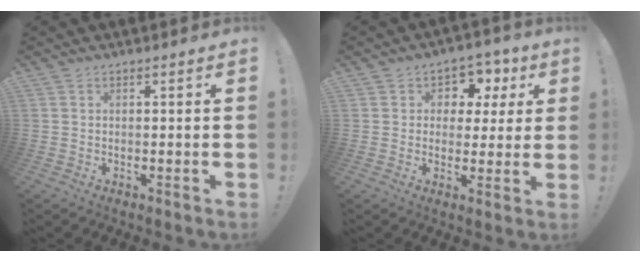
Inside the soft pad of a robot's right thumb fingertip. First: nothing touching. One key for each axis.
{"total": 6.7, "fx": 2.0, "fy": 6.0, "fz": 2.1, "tx": -0.021, "ty": -0.012, "tz": 0.038}